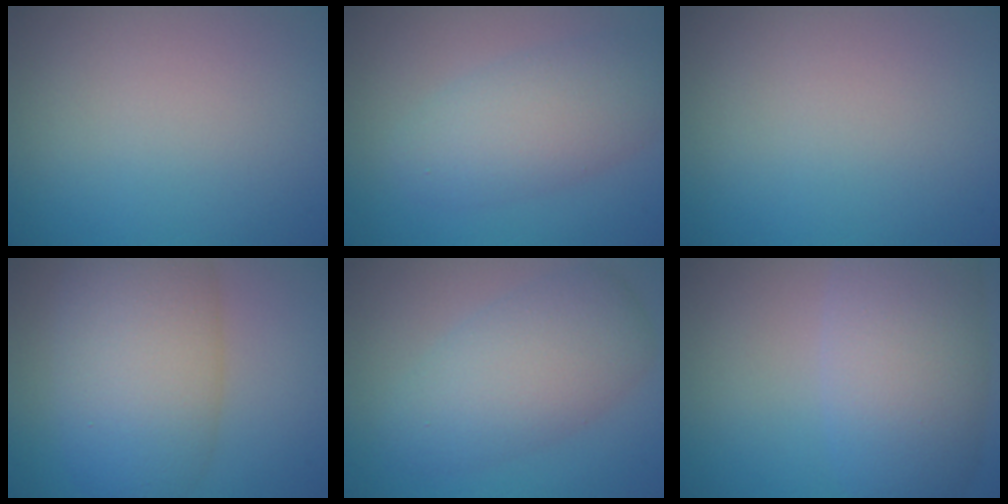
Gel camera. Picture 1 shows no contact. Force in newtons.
{"total": 5.1, "press": 5.1, "slide": 0.1}
{"total": 0.0}
{"total": 9.0, "press": 8.9, "slide": 0.3}
{"total": 6.2, "press": 6.2, "slide": 0.2}
{"total": 8.4, "press": 8.4, "slide": 0.3}